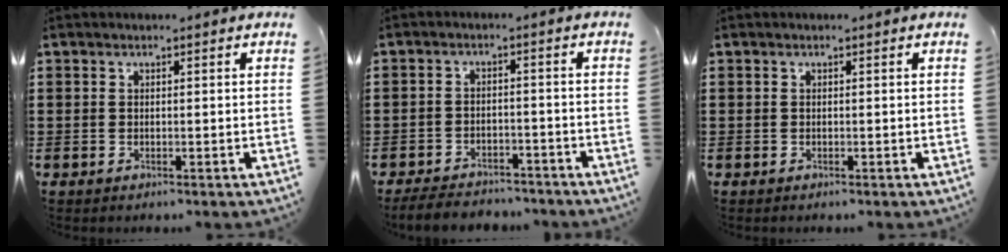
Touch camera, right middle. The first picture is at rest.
{"total": 4.2, "force": [-4.0, 1.0, 0.2], "torque": [-0.012, 0.007, -0.087]}
{"total": 0.0}